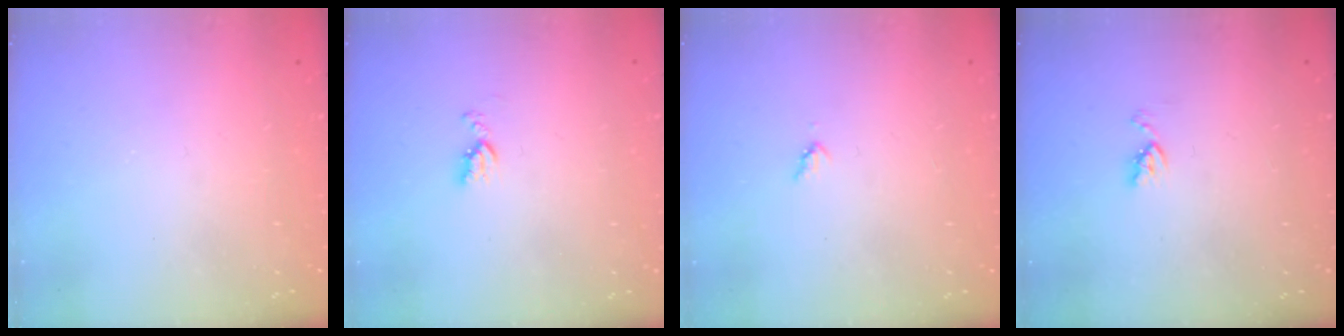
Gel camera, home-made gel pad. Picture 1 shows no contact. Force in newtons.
{"total": 4.5, "press": 4.5, "slide": 0.6}
{"total": 3.0, "press": 3.0, "slide": 0.3}
{"total": 4.0, "press": 4.0, "slide": 0.6}